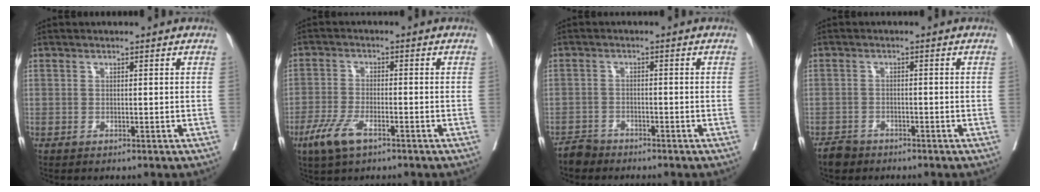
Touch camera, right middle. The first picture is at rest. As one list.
[{"total": 5.9, "force": [-3.5, 1.8, 4.4], "torque": [-0.097, -0.009, -0.065]}, {"total": 2.6, "force": [-2.4, 0.9, 0.0], "torque": [-0.003, -0.002, -0.045]}, {"total": 2.7, "force": [-2.3, 1.4, 0.5], "torque": [-0.016, 0.002, -0.038]}]